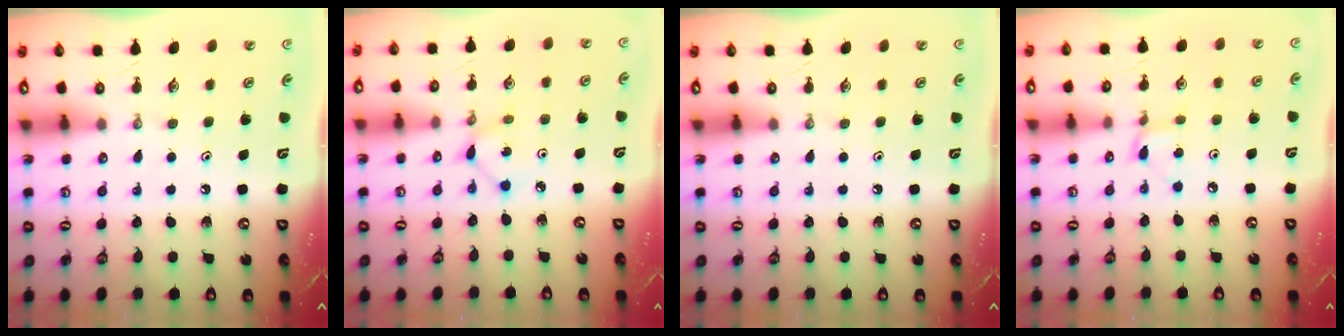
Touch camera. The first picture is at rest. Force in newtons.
{"total": 1.5, "press": 1.5, "slide": 0.1}
{"total": 0.0}
{"total": 2.8, "press": 2.8, "slide": 0.3}